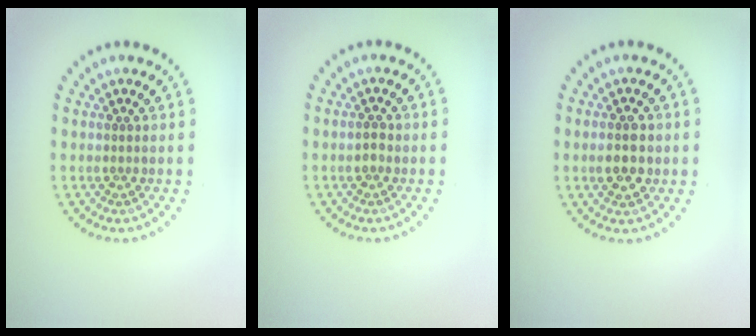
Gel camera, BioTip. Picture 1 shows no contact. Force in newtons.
{"total": 1.0, "press": 1.0, "slide": 0.0}
{"total": 2.7, "press": 2.7, "slide": 0.1}